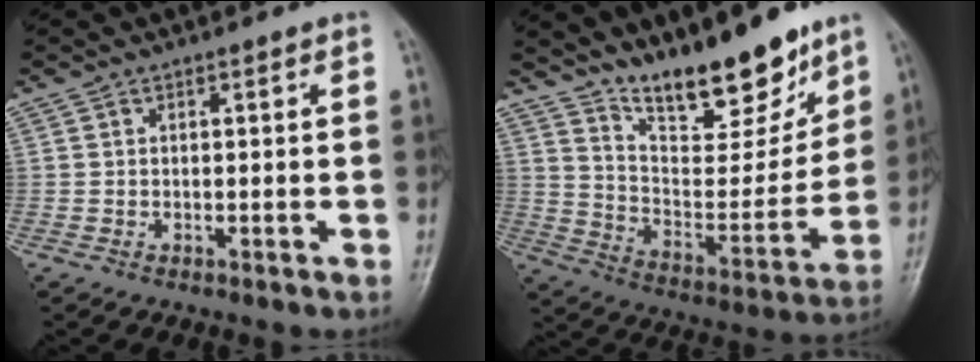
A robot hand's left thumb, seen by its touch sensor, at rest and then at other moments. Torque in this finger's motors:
{"motor_torque": [0.68, 0.28, 0.96, -1.81, 0.12]}